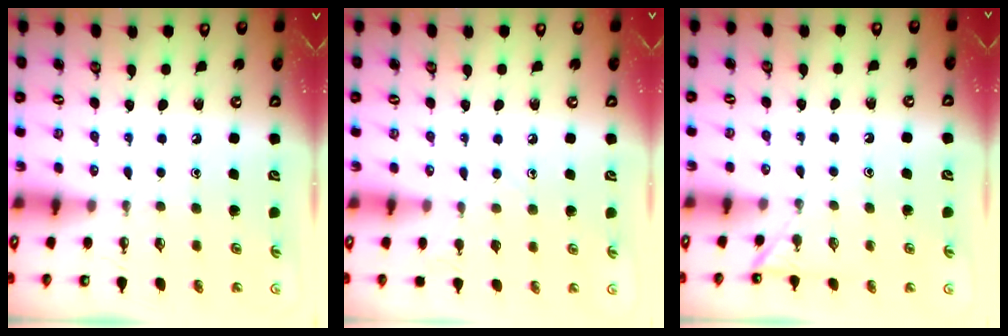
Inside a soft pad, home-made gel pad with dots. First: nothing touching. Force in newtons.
{"total": 6.8, "press": 6.7, "slide": 0.7}
{"total": 2.1, "press": 2.1, "slide": 0.3}